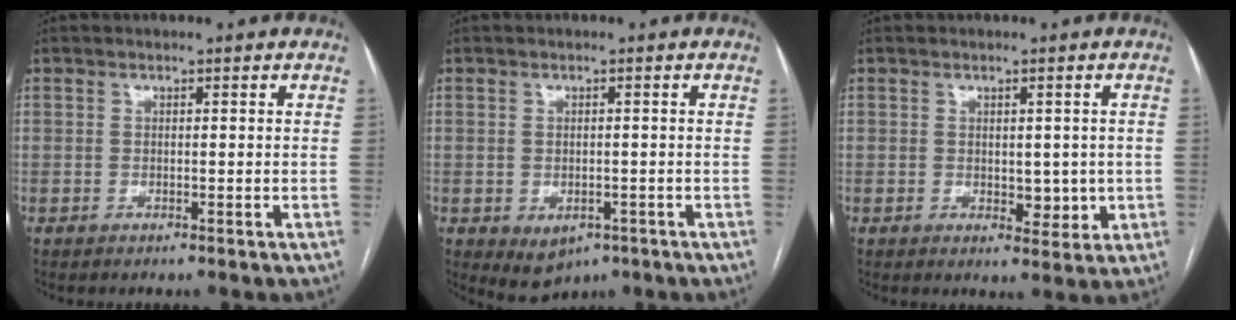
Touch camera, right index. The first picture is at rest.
{"total": 4.5, "force": [-1.9, 3.3, 2.4], "torque": [-0.037, -0.005, -0.013]}
{"total": 4.1, "force": [-0.1, 2.6, 3.1], "torque": [-0.036, -0.001, 0.009]}